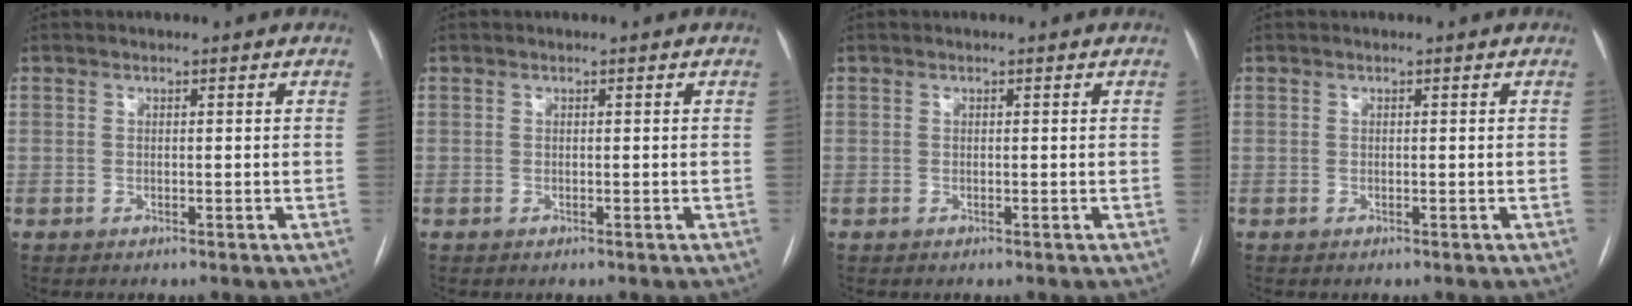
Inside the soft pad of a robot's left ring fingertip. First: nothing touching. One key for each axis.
{"total": 0.0}
{"total": 0.0}
{"total": 0.0}